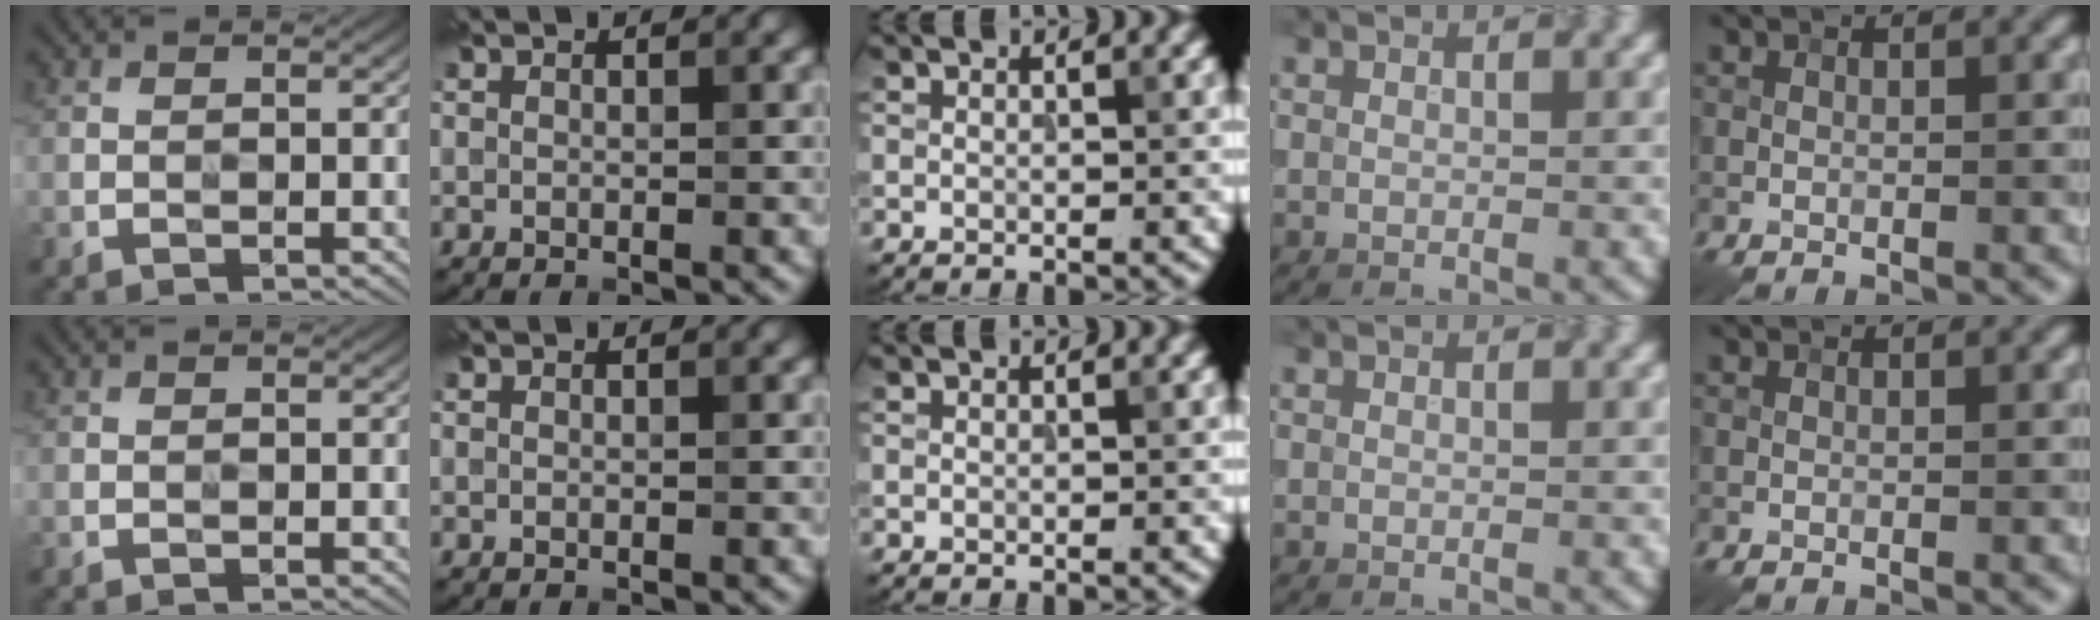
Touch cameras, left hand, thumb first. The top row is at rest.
{}